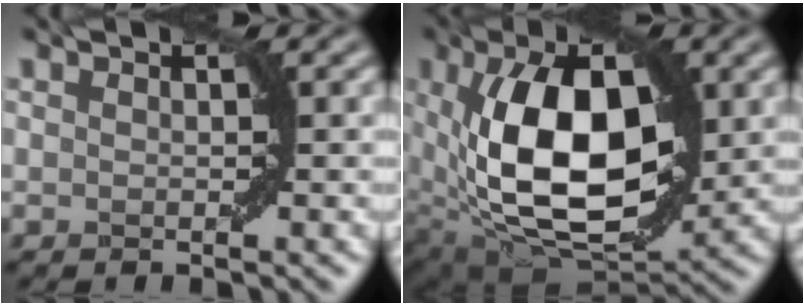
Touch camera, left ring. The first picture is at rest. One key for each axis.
{"total": 14.2, "fx": 1.2, "fy": 7.8, "fz": 11.7, "tx": -0.206, "ty": 0.002, "tz": 0.019}